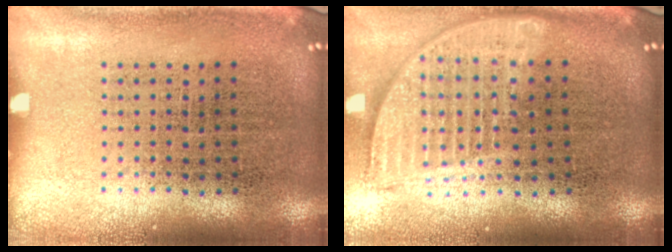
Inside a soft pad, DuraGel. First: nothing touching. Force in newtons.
{"total": 1.8, "press": 1.5, "slide": 1.0}